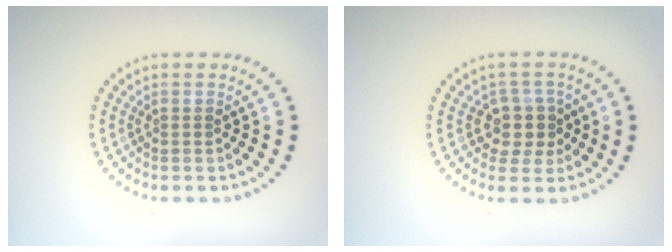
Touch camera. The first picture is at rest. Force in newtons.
{"total": 2.9, "press": 2.6, "slide": 1.4}